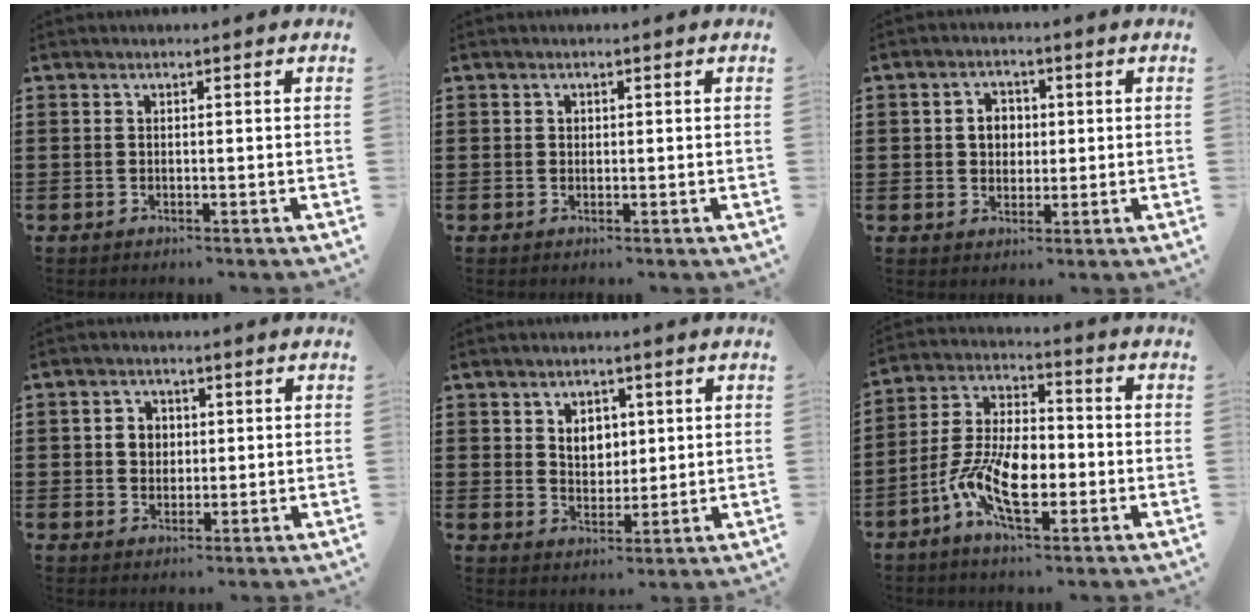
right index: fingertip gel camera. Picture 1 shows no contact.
{"total": 0.5, "force": [0.2, 0.5, 0.1], "torque": [-0.004, 0.004, 0.003]}
{"total": 3.7, "force": [0.3, 3.1, 2.0], "torque": [-0.040, 0.009, -0.002]}
{"total": 3.1, "force": [0.2, 2.8, 1.2], "torque": [-0.034, 0.010, 0.000]}
{"total": 3.9, "force": [1.3, 3.2, 1.8], "torque": [-0.041, 0.007, 0.020]}
{"total": 10.3, "force": [-3.6, 5.0, 8.2], "torque": [-0.185, -0.003, -0.069]}